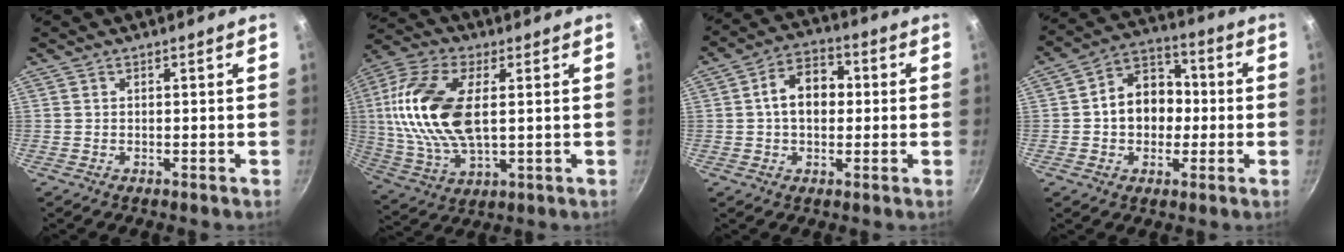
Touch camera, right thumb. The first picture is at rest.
{"total": 19.2, "force": [2.8, 9.8, 16.2], "torque": [-0.324, 0.002, 0.046]}
{"total": 9.7, "force": [0.7, 6.7, 6.9], "torque": [-0.081, 0.023, -0.001]}
{"total": 12.0, "force": [-0.3, 9.5, 7.3], "torque": [-0.068, 0.028, -0.019]}